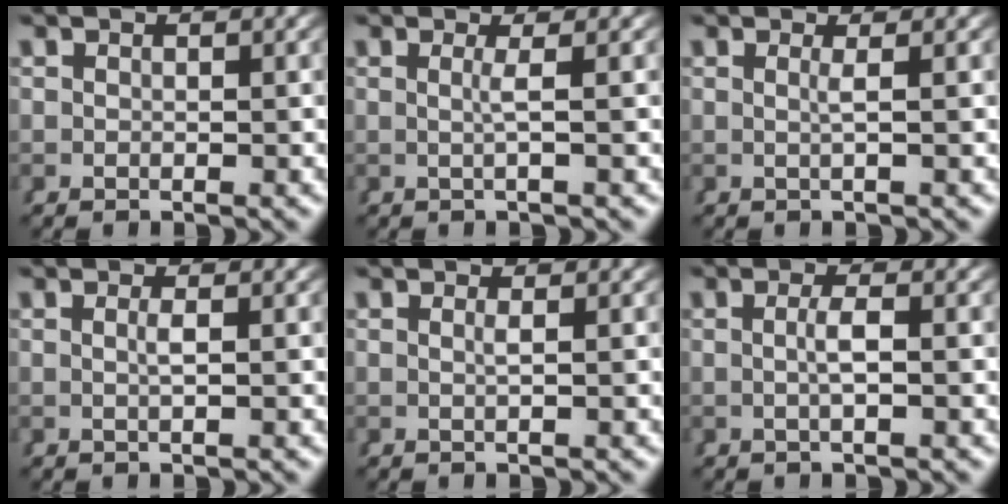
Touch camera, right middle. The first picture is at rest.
{"total": 1.4, "force": [0.0, -0.6, 1.3], "torque": [-0.024, -0.003, 0.000]}
{"total": 1.2, "force": [0.1, -0.4, 1.1], "torque": [-0.018, -0.002, 0.002]}
{"total": 1.0, "force": [-0.1, -0.2, 1.0], "torque": [-0.017, -0.004, -0.001]}
{"total": 0.8, "force": [0.1, -0.3, 0.8], "torque": [-0.014, -0.003, 0.003]}
{"total": 1.6, "force": [-0.6, -0.1, 1.5], "torque": [-0.032, -0.006, -0.008]}